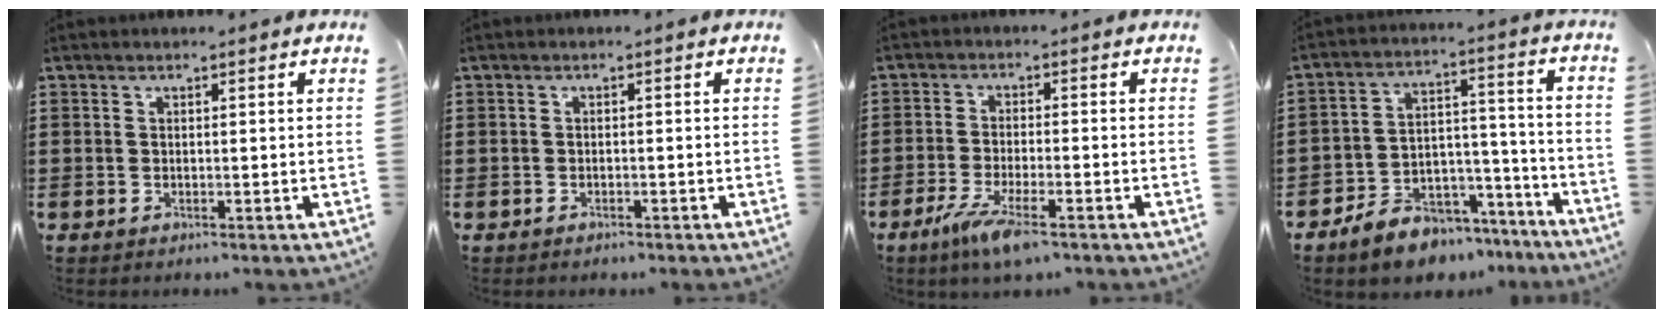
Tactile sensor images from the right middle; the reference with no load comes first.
{"total": 0.7, "force": [-0.6, 0.3, 0.0], "torque": [-0.002, 0.001, -0.014]}
{"total": 5.9, "force": [-3.7, 0.8, 4.6], "torque": [-0.105, -0.019, -0.070]}
{"total": 7.2, "force": [-6.4, 3.1, 1.1], "torque": [-0.020, 0.028, -0.122]}